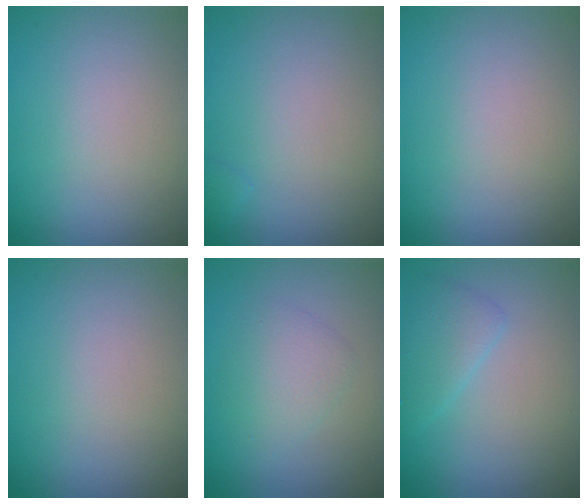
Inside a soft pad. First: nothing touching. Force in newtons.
{"total": 0.5, "press": 0.5, "slide": 0.0}
{"total": 0.0}
{"total": 0.0}
{"total": 2.2, "press": 2.2, "slide": 0.0}
{"total": 2.1, "press": 2.1, "slide": 0.1}